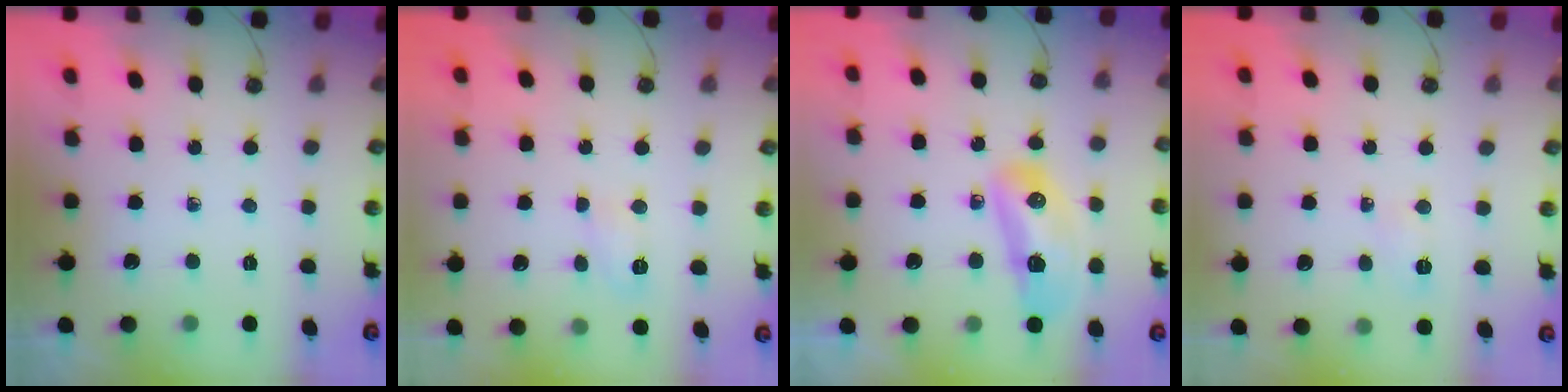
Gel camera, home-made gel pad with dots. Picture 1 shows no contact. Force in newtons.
{"total": 4.4, "press": 4.3, "slide": 0.7}
{"total": 17.9, "press": 14.0, "slide": 11.1}
{"total": 2.8, "press": 2.7, "slide": 0.8}